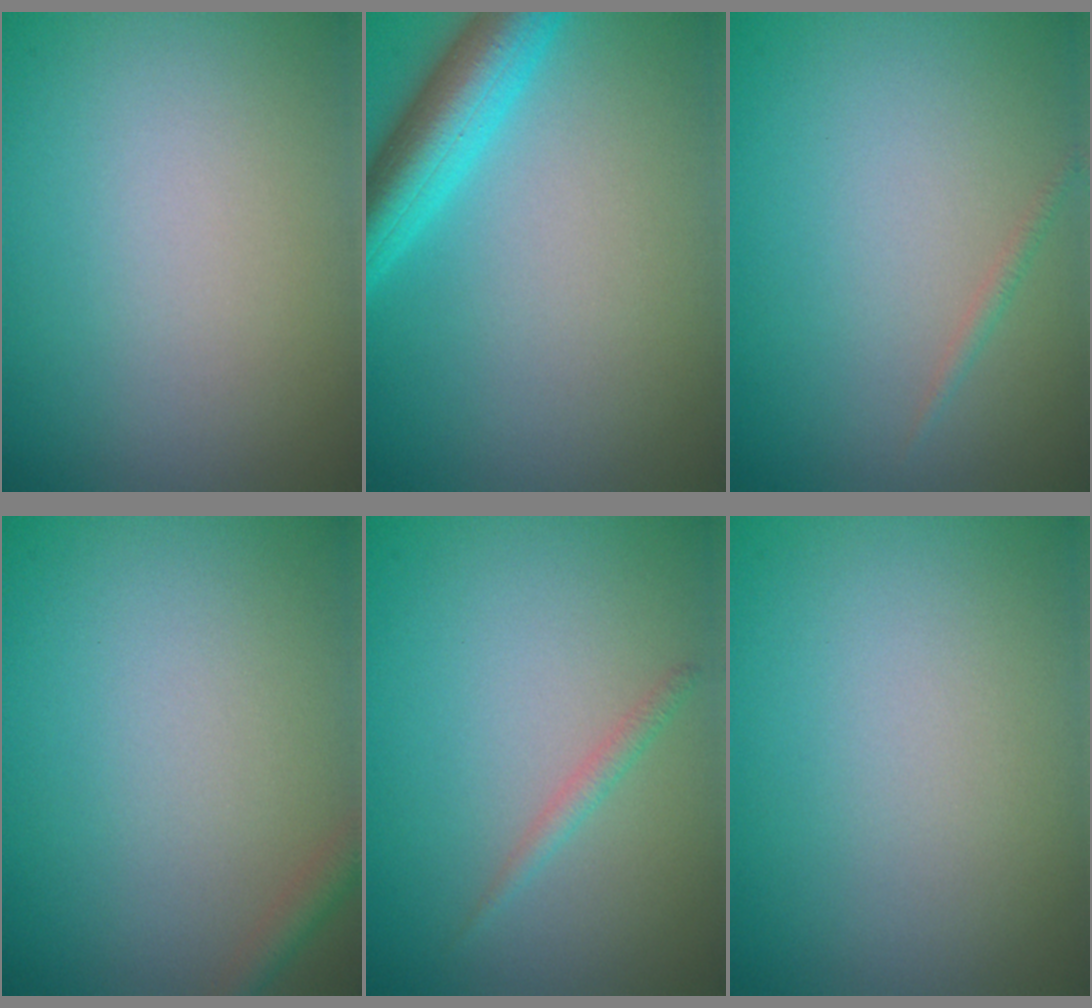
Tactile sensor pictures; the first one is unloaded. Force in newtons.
{"total": 5.5, "press": 5.5, "slide": 0.3}
{"total": 0.7, "press": 0.7, "slide": 0.0}
{"total": 1.5, "press": 1.5, "slide": 0.0}
{"total": 1.0, "press": 1.0, "slide": 0.1}
{"total": 0.0}